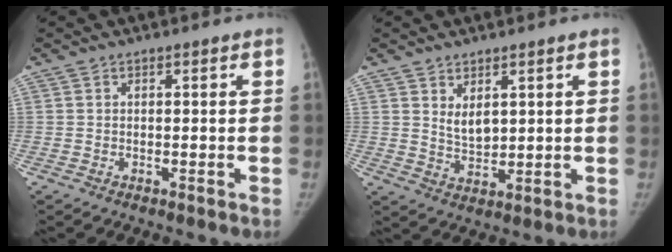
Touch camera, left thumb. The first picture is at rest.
{"total": 4.4, "force": [1.9, 2.4, 3.2], "torque": [-0.044, -0.022, 0.043]}